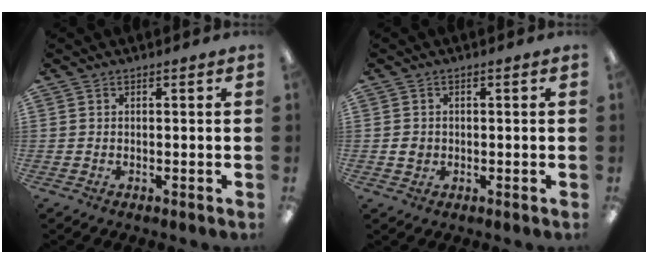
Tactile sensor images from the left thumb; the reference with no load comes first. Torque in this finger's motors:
{"motor_torque": [-0.01, 0.01, 0.01, 0.01, 0.00]}